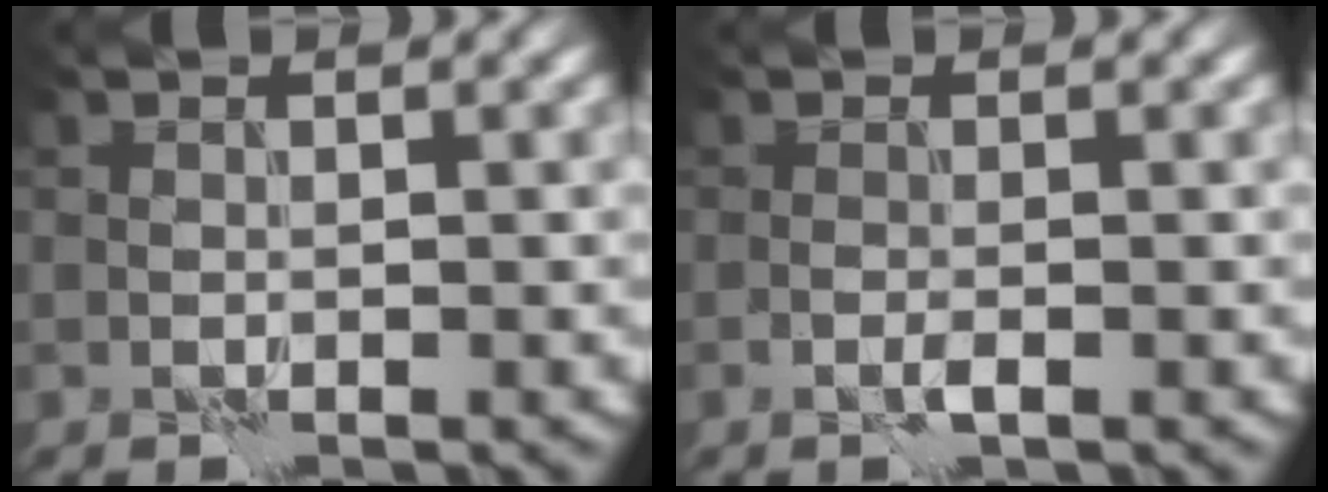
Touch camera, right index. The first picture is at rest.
{"total": 0.9, "force": [-0.6, 0.0, 0.6], "torque": [-0.013, 0.003, -0.012]}